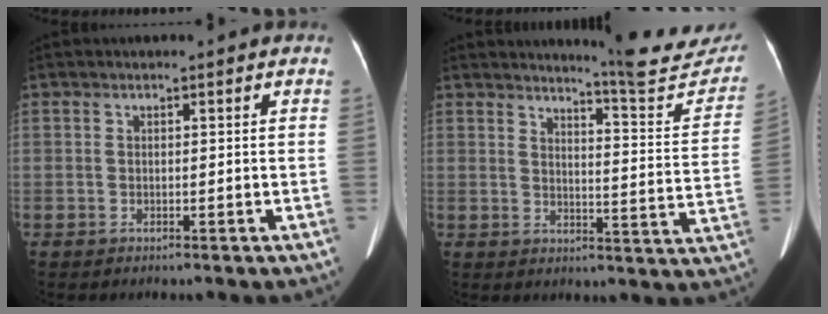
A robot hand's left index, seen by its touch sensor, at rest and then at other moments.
{"total": 13.8, "force": [13.2, 0.7, 3.7], "torque": [-0.034, -0.069, 0.147]}